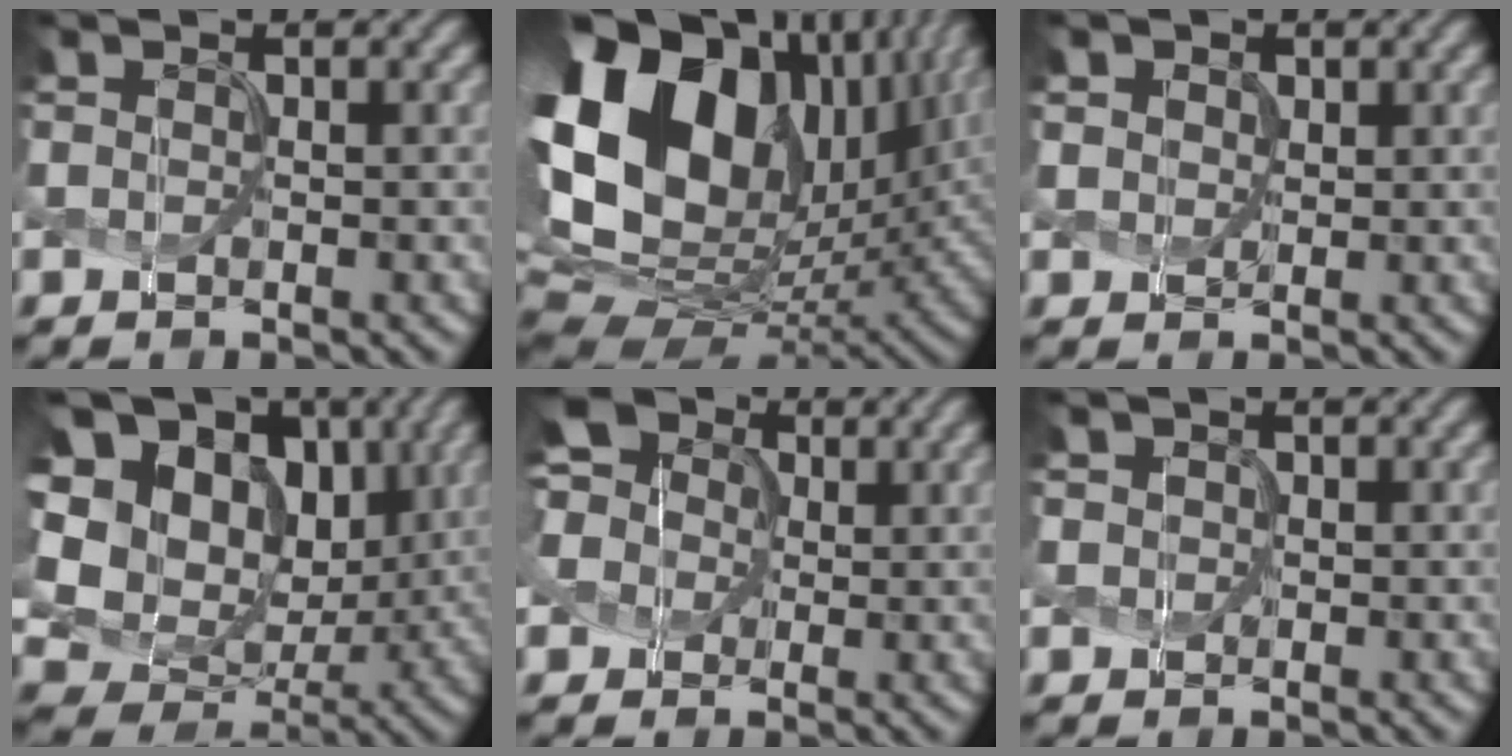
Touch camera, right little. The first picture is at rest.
{"total": 21.0, "force": [5.6, 14.4, 14.2], "torque": [-0.313, 0.023, 0.111]}
{"total": 2.0, "force": [1.2, 1.5, 0.5], "torque": [-0.017, 0.004, 0.023]}
{"total": 18.3, "force": [4.6, 14.4, 10.3], "torque": [-0.229, 0.026, 0.097]}
{"total": 6.4, "force": [0.9, 5.7, 2.8], "torque": [-0.068, 0.037, -0.009]}
{"total": 0.8, "force": [0.1, 0.8, -0.1], "torque": [0.006, -0.003, 0.001]}